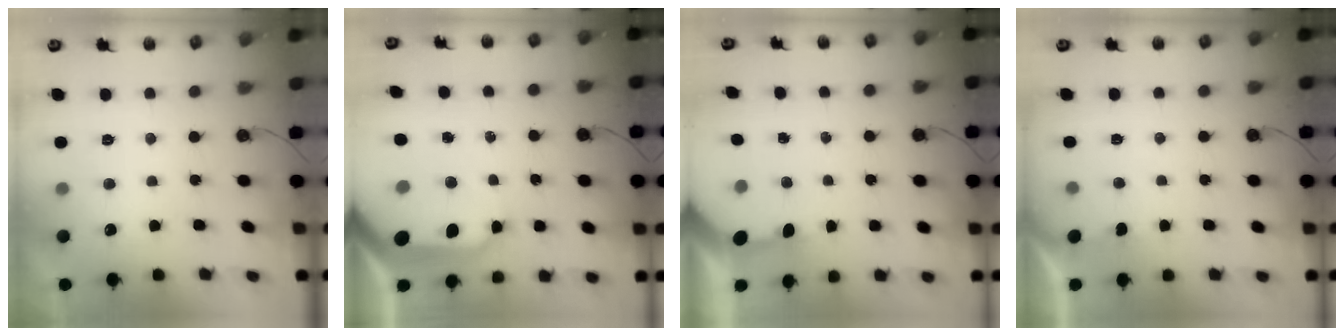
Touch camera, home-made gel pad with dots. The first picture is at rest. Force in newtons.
{"total": 18.2, "press": 18.1, "slide": 2.2}
{"total": 3.3, "press": 3.2, "slide": 0.3}
{"total": 1.3, "press": 1.2, "slide": 0.2}